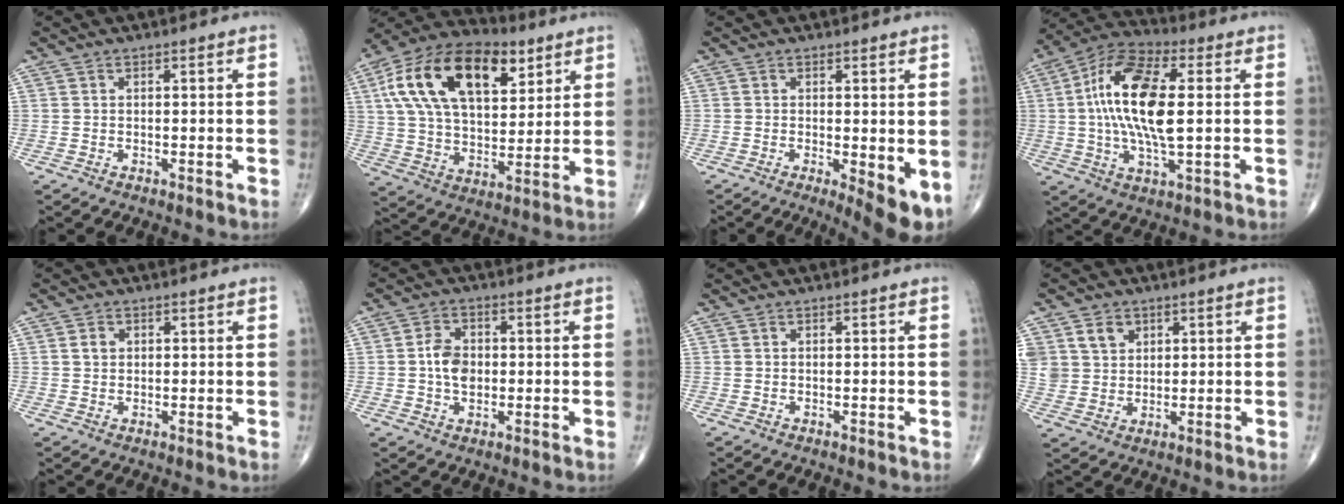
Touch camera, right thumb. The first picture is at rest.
{"total": 23.6, "force": [9.5, 12.8, 17.4], "torque": [-0.296, -0.009, 0.162]}
{"total": 6.3, "force": [-1.1, 1.7, 6.0], "torque": [-0.087, -0.022, -0.016]}
{"total": 17.1, "force": [1.4, 6.5, 15.7], "torque": [-0.311, 0.013, 0.017]}
{"total": 1.7, "force": [0.4, 1.4, 0.8], "torque": [-0.010, 0.000, 0.007]}
{"total": 5.7, "force": [-0.1, 4.1, 4.0], "torque": [-0.060, 0.009, -0.004]}
{"total": 0.0}
{"total": 7.5, "force": [3.2, 6.2, 2.8], "torque": [-0.034, -0.009, 0.067]}